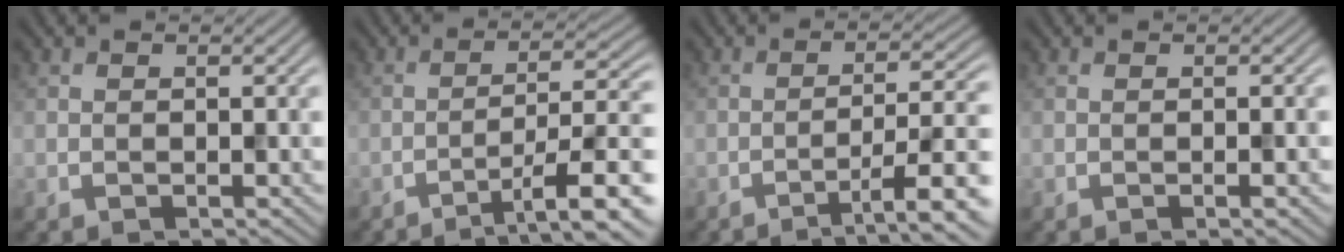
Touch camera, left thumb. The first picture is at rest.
{"total": 9.5, "force": [-5.3, 1.7, 7.7], "torque": [-0.122, 0.010, -0.073]}
{"total": 7.9, "force": [-4.1, 1.3, 6.6], "torque": [-0.102, 0.007, -0.060]}
{"total": 1.2, "force": [-0.3, 0.1, 1.2], "torque": [-0.016, 0.002, -0.005]}